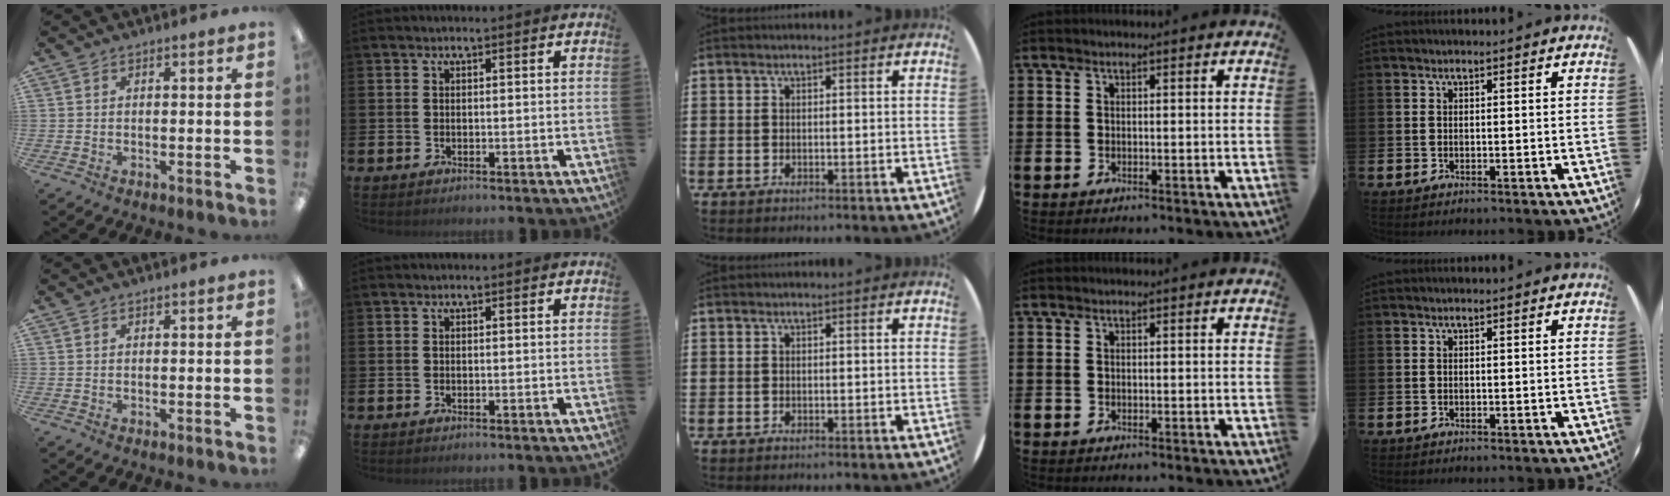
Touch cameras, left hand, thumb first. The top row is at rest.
{}